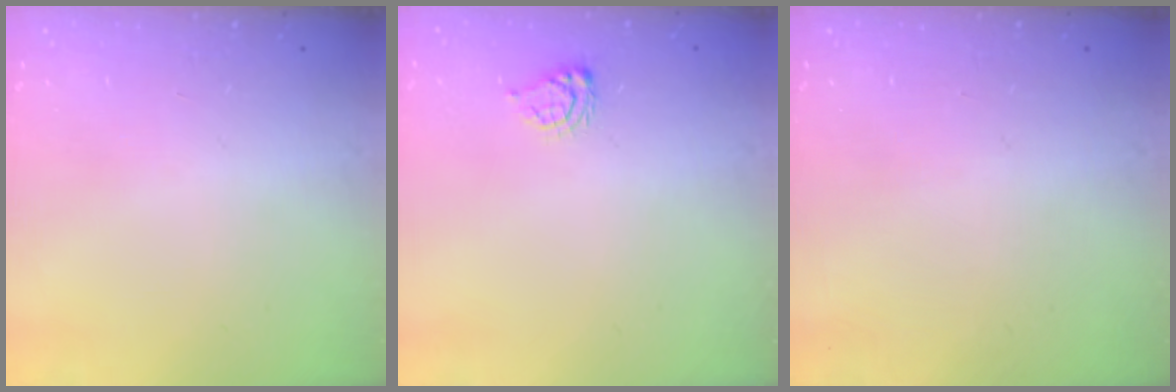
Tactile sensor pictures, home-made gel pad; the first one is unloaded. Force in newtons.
{"total": 5.3, "press": 5.3, "slide": 0.8}
{"total": 0.0}